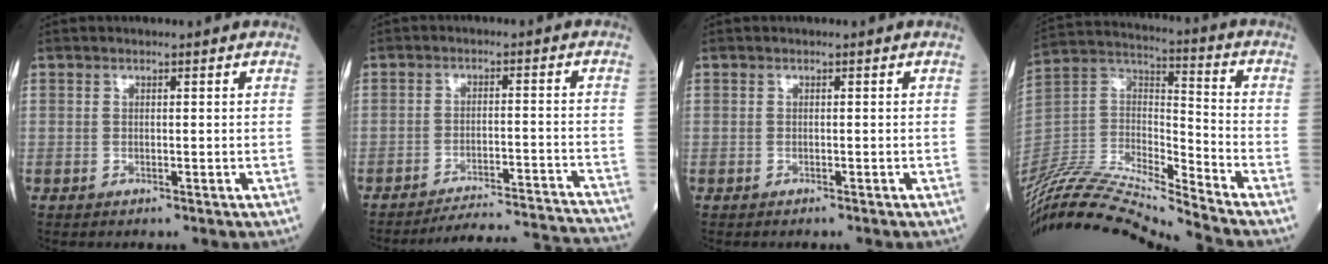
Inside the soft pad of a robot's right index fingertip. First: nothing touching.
{"total": 16.8, "force": [-16.5, -1.3, 2.8], "torque": [-0.025, -0.005, -0.217]}
{"total": 0.8, "force": [-0.7, 0.0, 0.3], "torque": [-0.005, -0.001, -0.011]}
{"total": 21.2, "force": [-19.7, -0.8, 7.8], "torque": [-0.166, 0.007, -0.362]}